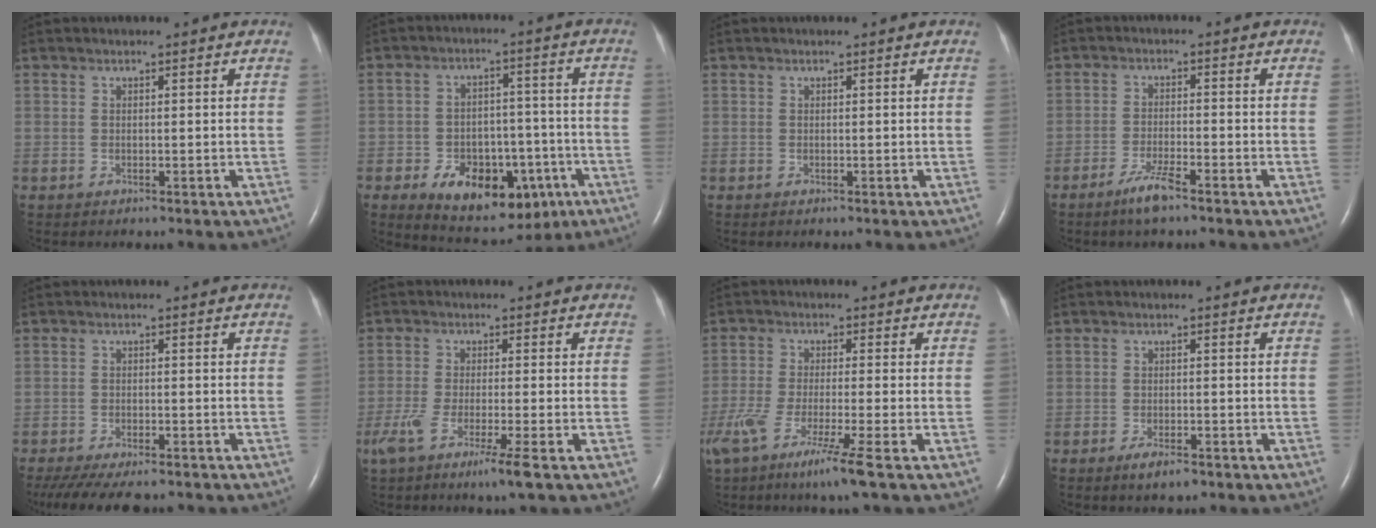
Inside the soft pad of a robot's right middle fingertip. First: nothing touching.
{"total": 13.9, "force": [-6.5, 8.0, 9.3], "torque": [-0.136, 0.013, -0.086]}
{"total": 0.0}
{"total": 4.2, "force": [-3.1, 0.2, 2.9], "torque": [-0.065, -0.007, -0.059]}
{"total": 12.2, "force": [-10.2, 3.0, 5.8], "torque": [-0.112, -0.021, -0.146]}
{"total": 6.7, "force": [-3.9, -0.3, 5.5], "torque": [-0.105, -0.022, -0.071]}
{"total": 10.9, "force": [-6.7, -0.7, 8.5], "torque": [-0.155, -0.034, -0.114]}
{"total": 2.8, "force": [-1.9, 0.7, 1.9], "torque": [-0.041, -0.003, -0.031]}